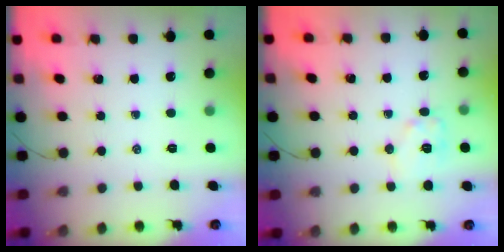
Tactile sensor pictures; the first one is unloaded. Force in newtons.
{"total": 8.2, "press": 8.2, "slide": 0.2}